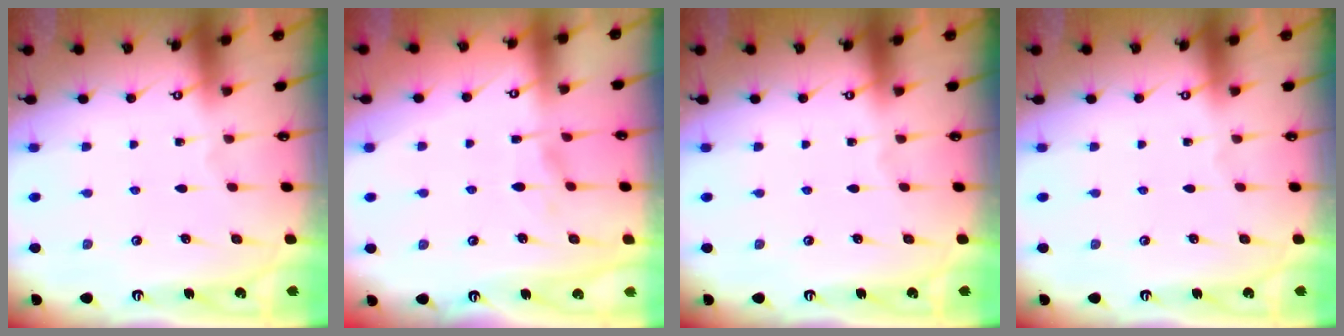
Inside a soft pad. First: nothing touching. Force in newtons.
{"total": 2.0, "press": 1.7, "slide": 1.0}
{"total": 0.0}
{"total": 0.0}